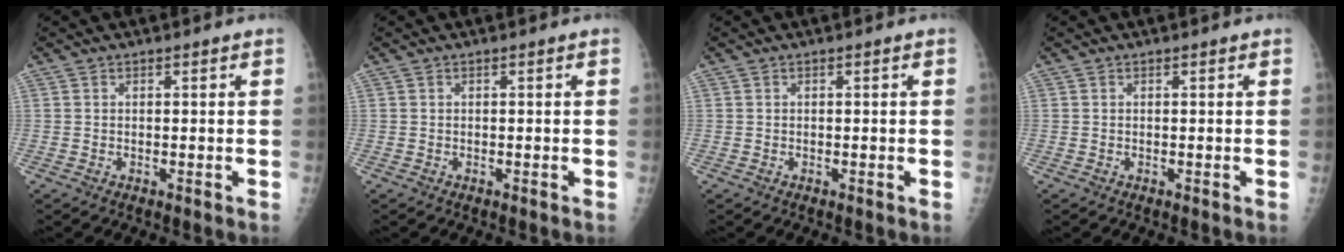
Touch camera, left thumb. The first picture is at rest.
{"total": 0.0}
{"total": 0.0}
{"total": 0.0}